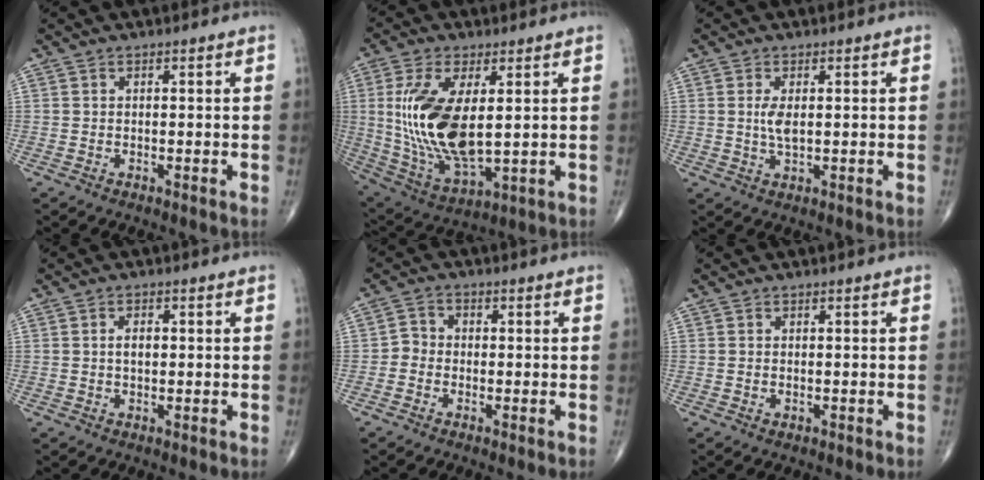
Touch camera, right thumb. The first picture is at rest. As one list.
[{"total": 17.7, "force": [2.1, 8.0, 15.7], "torque": [-0.319, -0.021, 0.055]}, {"total": 5.0, "force": [0.6, 2.0, 4.5], "torque": [-0.095, -0.010, 0.017]}, {"total": 2.6, "force": [0.2, 1.5, 2.1], "torque": [-0.034, 0.002, 0.003]}, {"total": 3.0, "force": [-0.9, 2.6, 1.2], "torque": [-0.006, 0.012, -0.029]}, {"total": 0.8, "force": [-0.2, 0.5, 0.6], "torque": [-0.012, 0.001, -0.001]}]